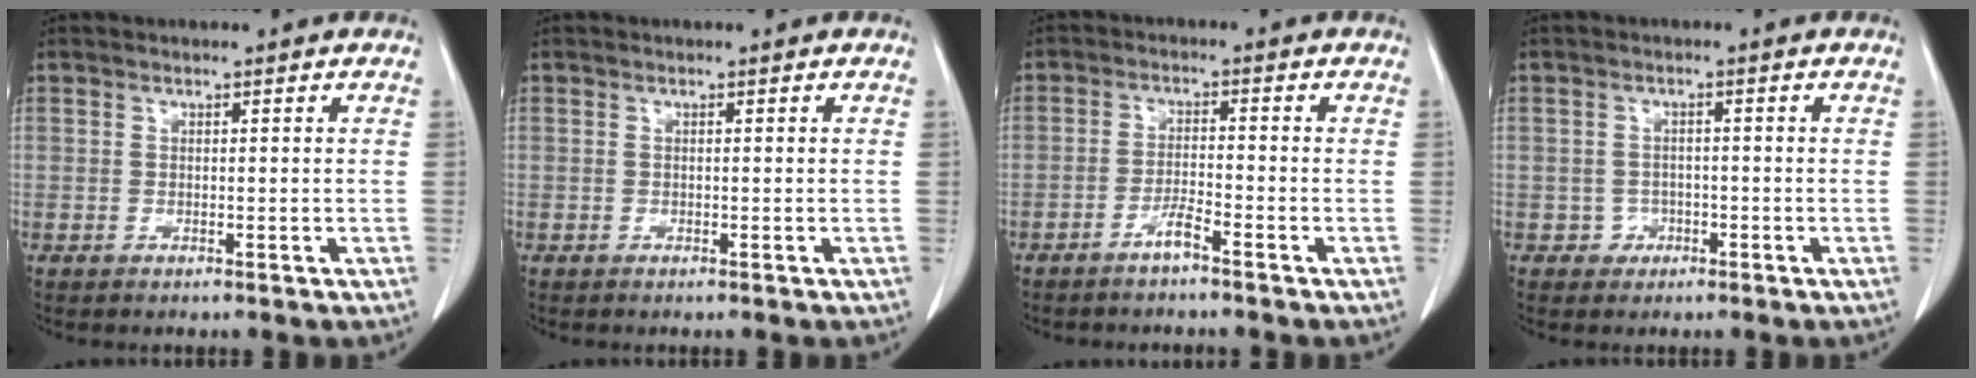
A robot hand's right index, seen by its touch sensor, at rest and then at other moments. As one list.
[{"total": 0.0}, {"total": 2.9, "force": [-2.2, -0.2, 1.9], "torque": [-0.038, 0.000, -0.044]}, {"total": 2.2, "force": [-0.9, 2.0, 0.0], "torque": [0.010, 0.012, -0.014]}]